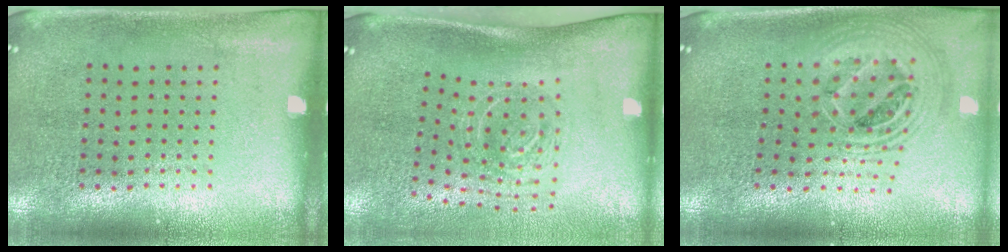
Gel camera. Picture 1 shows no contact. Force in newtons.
{"total": 2.0, "press": 1.2, "slide": 1.6}
{"total": 2.3, "press": 1.8, "slide": 1.5}